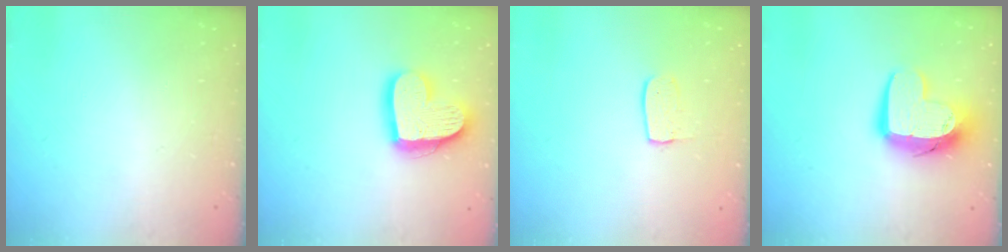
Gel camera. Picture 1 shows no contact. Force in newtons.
{"total": 17.9, "press": 17.9, "slide": 1.4}
{"total": 6.6, "press": 6.5, "slide": 0.4}
{"total": 12.4, "press": 12.4, "slide": 1.0}